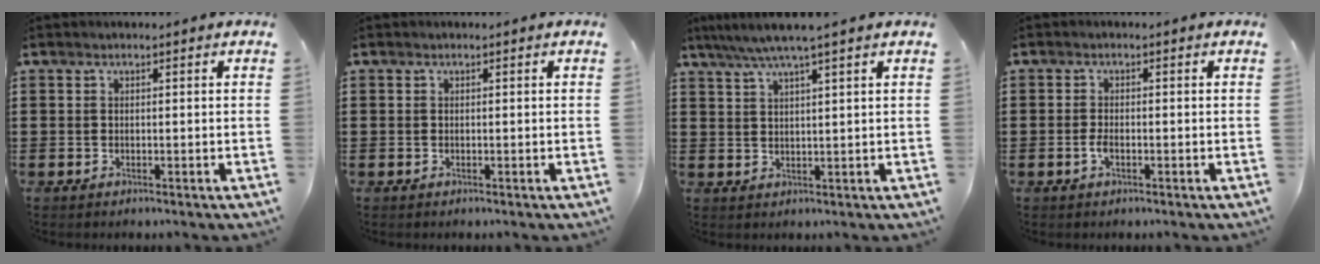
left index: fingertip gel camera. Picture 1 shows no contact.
{"total": 0.0}
{"total": 4.1, "force": [2.9, -0.4, 2.8], "torque": [-0.061, -0.005, 0.050]}
{"total": 1.7, "force": [-0.6, 0.6, 1.5], "torque": [-0.045, -0.006, -0.015]}